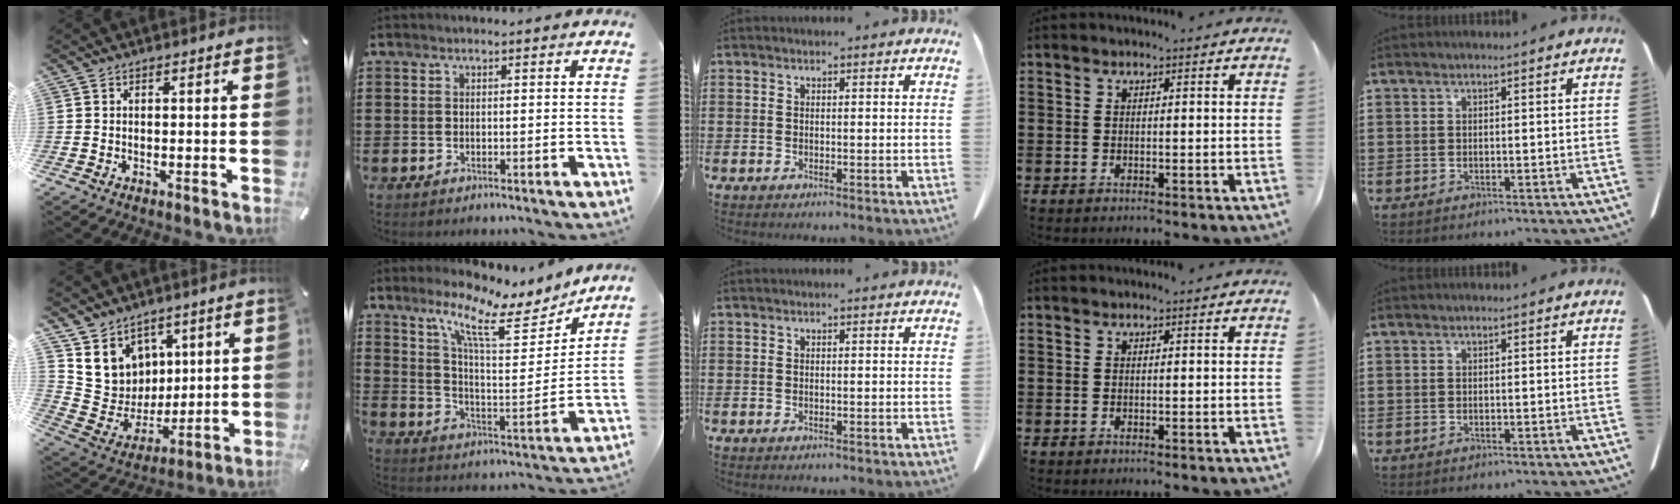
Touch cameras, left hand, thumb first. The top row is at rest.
{"thumb": {"total": 11.6, "force": [5.6, 10.1, 0.9], "torque": [-0.040, -0.056, 0.122]}, "index": {"total": 11.4, "force": [8.7, 2.1, 7.1], "torque": [-0.151, -0.047, 0.144]}}